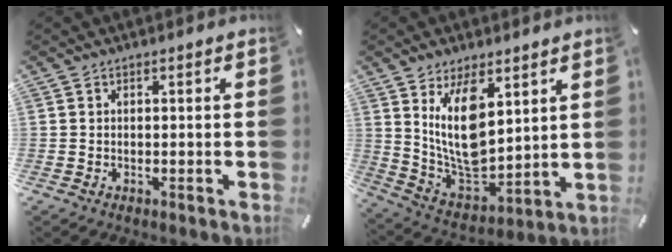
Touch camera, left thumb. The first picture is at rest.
{"total": 14.8, "force": [6.7, 8.3, 10.2], "torque": [-0.223, -0.043, 0.122]}